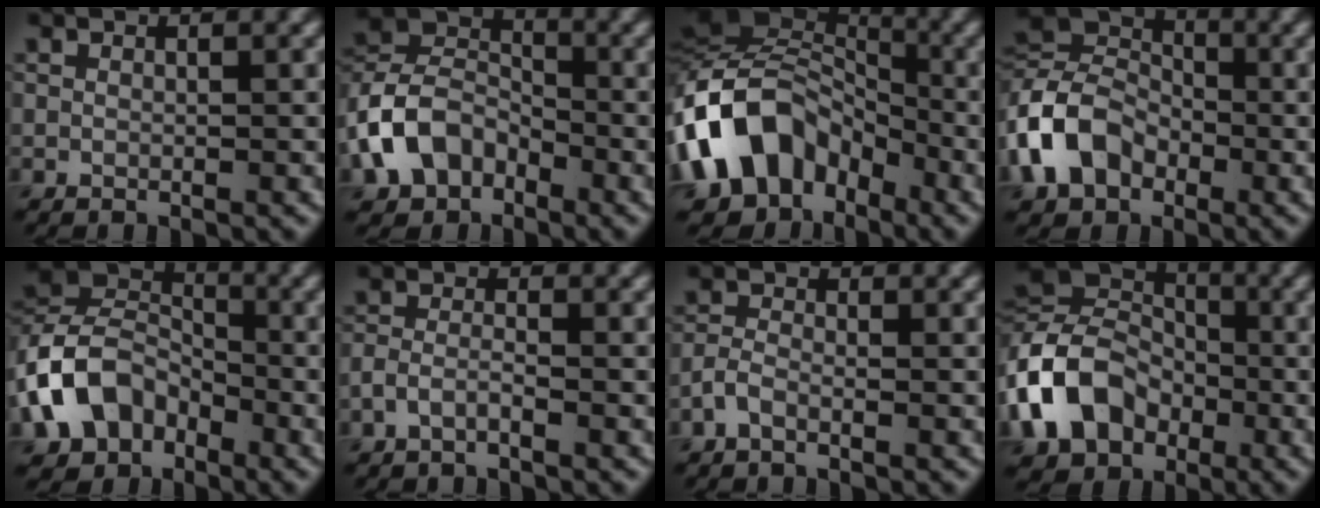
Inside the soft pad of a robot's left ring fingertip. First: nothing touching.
{"total": 7.2, "force": [-3.2, 5.4, 3.6], "torque": [-0.070, 0.007, -0.079]}
{"total": 11.6, "force": [-4.7, 8.3, 6.5], "torque": [-0.121, 0.007, -0.105]}
{"total": 7.6, "force": [-2.7, 5.8, 4.2], "torque": [-0.085, 0.008, -0.075]}
{"total": 8.5, "force": [-3.9, 6.3, 4.2], "torque": [-0.077, 0.001, -0.090]}
{"total": 1.5, "force": [-1.0, 0.5, 1.0], "torque": [-0.024, 0.003, -0.026]}
{"total": 1.5, "force": [-1.0, 0.6, 0.9], "torque": [-0.022, 0.002, -0.027]}
{"total": 9.7, "force": [-3.4, 7.5, 5.2], "torque": [-0.109, 0.001, -0.083]}